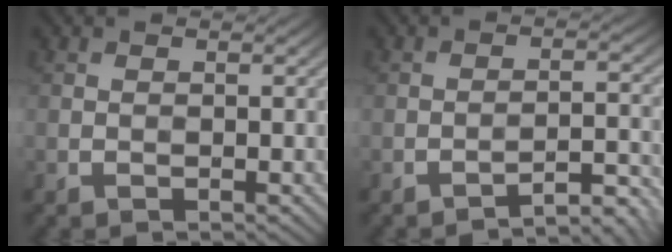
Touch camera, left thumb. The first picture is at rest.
{"total": 4.5, "force": [-3.9, 0.6, 2.2], "torque": [-0.025, 0.018, -0.056]}